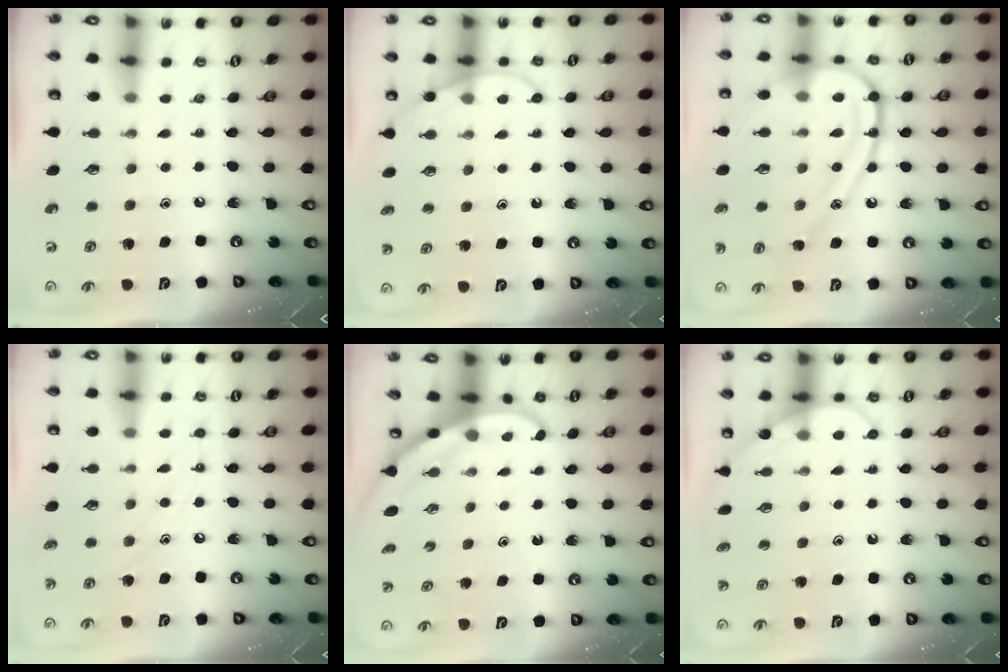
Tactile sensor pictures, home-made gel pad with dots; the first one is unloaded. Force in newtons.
{"total": 7.2, "press": 7.1, "slide": 0.7}
{"total": 18.1, "press": 18.0, "slide": 1.7}
{"total": 8.1, "press": 8.1, "slide": 0.7}
{"total": 3.2, "press": 3.2, "slide": 0.2}
{"total": 4.6, "press": 4.6, "slide": 0.3}